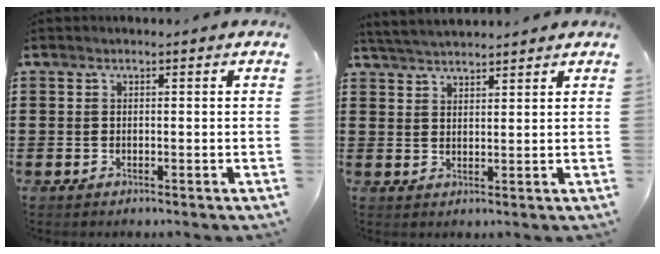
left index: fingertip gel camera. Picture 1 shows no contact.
{"total": 3.3, "force": [3.3, 0.1, 0.5], "torque": [-0.019, -0.005, 0.062]}